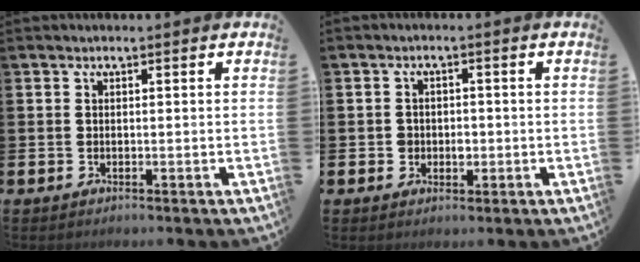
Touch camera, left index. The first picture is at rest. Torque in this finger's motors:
{"motor_torque": [0.14, 0.03, 0.03, 0.01]}